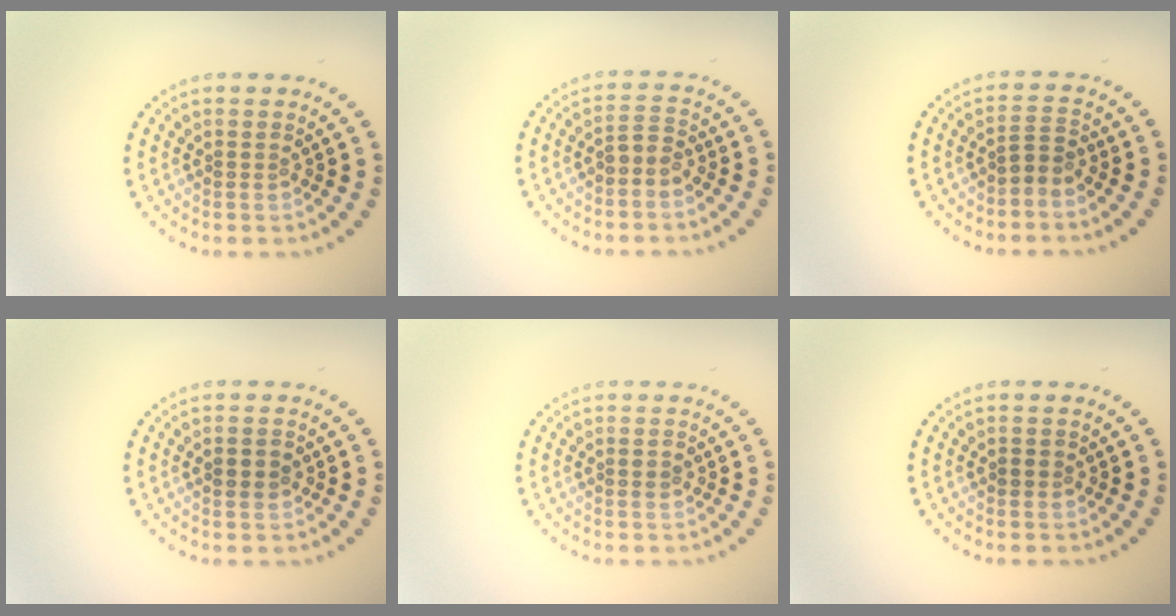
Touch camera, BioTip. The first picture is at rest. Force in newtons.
{"total": 1.5, "press": 1.3, "slide": 0.7}
{"total": 1.7, "press": 1.2, "slide": 1.2}
{"total": 1.9, "press": 1.9, "slide": 0.1}
{"total": 1.1, "press": 1.1, "slide": 0.2}
{"total": 0.8, "press": 0.7, "slide": 0.4}